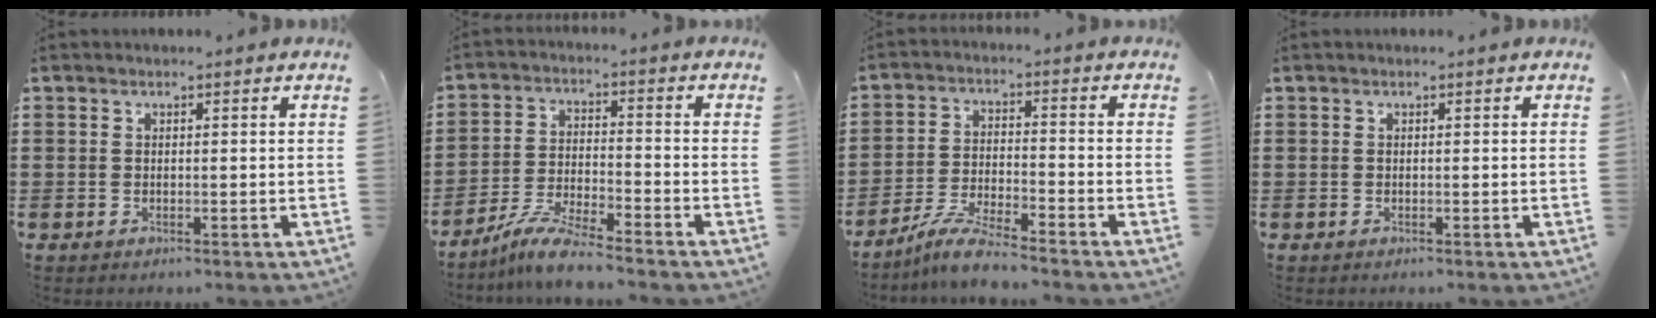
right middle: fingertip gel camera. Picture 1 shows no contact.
{"total": 6.5, "force": [-5.7, 0.1, 3.0], "torque": [-0.075, -0.014, -0.115]}
{"total": 6.0, "force": [-5.4, 0.2, 2.7], "torque": [-0.064, -0.009, -0.106]}
{"total": 0.0}